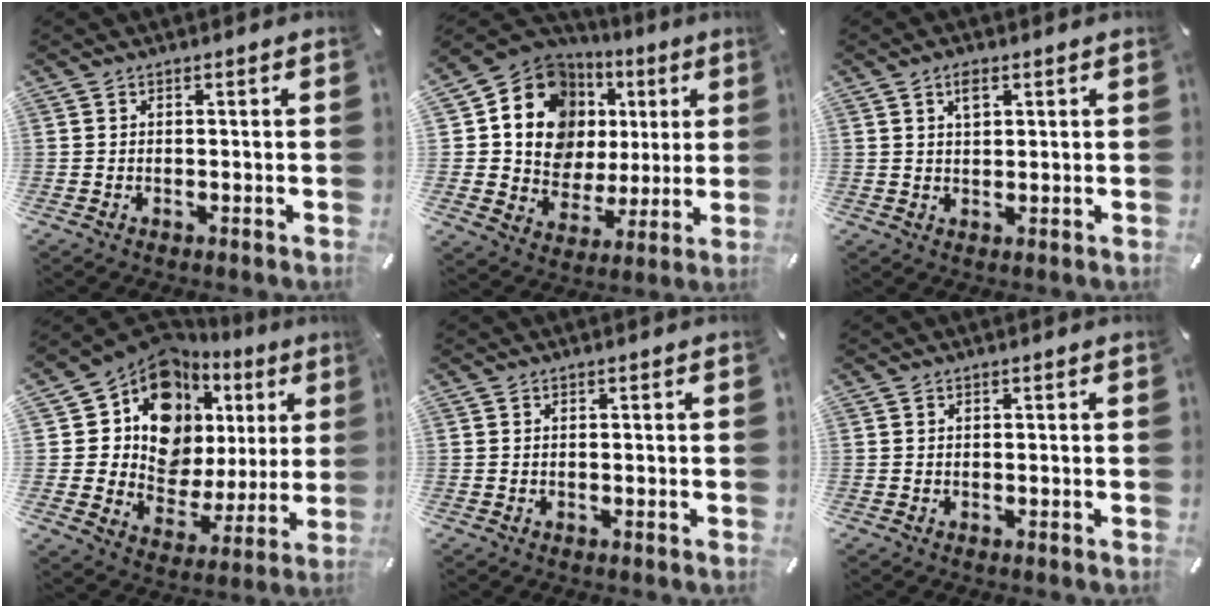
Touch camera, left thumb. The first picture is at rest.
{"total": 14.6, "force": [5.1, 12.5, 5.5], "torque": [-0.095, -0.041, 0.104]}
{"total": 3.3, "force": [1.6, 1.7, 2.3], "torque": [-0.035, -0.003, 0.025]}
{"total": 15.2, "force": [7.7, 11.5, 6.4], "torque": [-0.105, -0.072, 0.140]}
{"total": 0.0}
{"total": 0.0}